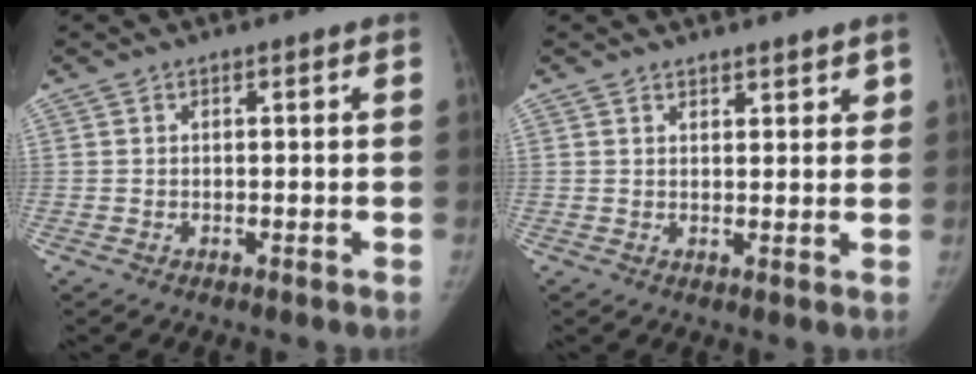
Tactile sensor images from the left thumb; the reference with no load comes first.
{"total": 3.1, "force": [2.7, 1.2, 1.1], "torque": [0.008, -0.014, 0.037]}